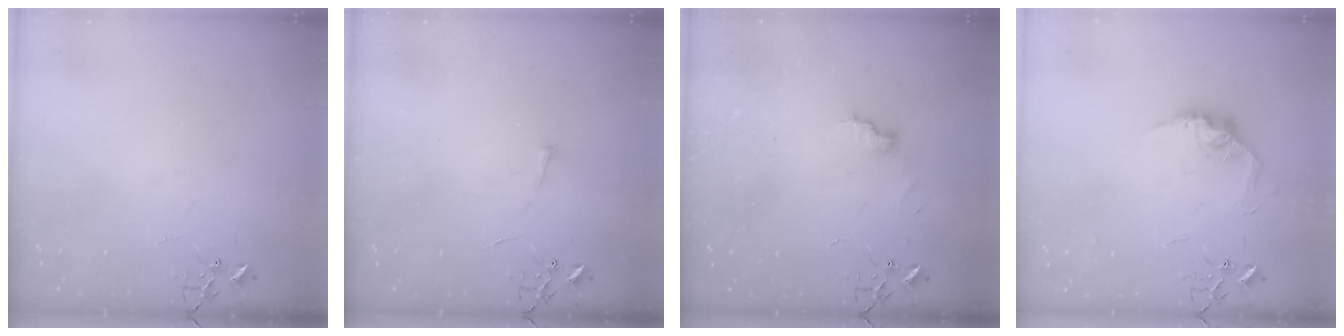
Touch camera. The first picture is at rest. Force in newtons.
{"total": 2.9, "press": 2.9, "slide": 0.4}
{"total": 7.0, "press": 7.0, "slide": 0.8}
{"total": 11.3, "press": 11.3, "slide": 0.6}